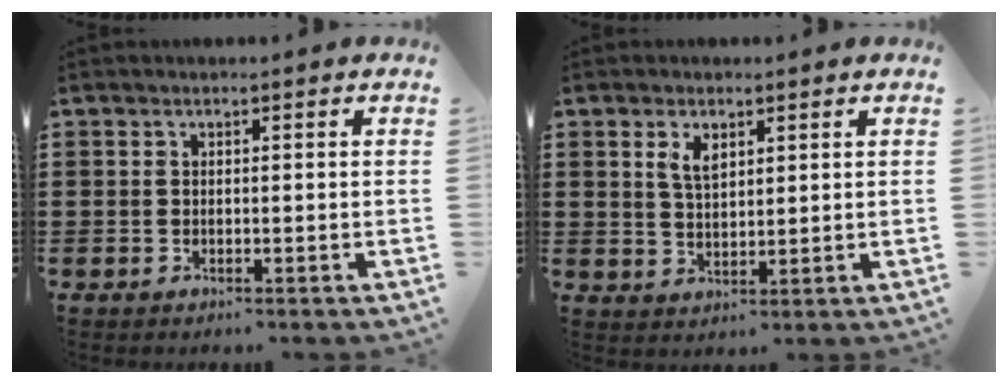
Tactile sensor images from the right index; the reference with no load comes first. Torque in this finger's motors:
{"motor_torque": [0.47, 0.07, 0.27, 0.04]}